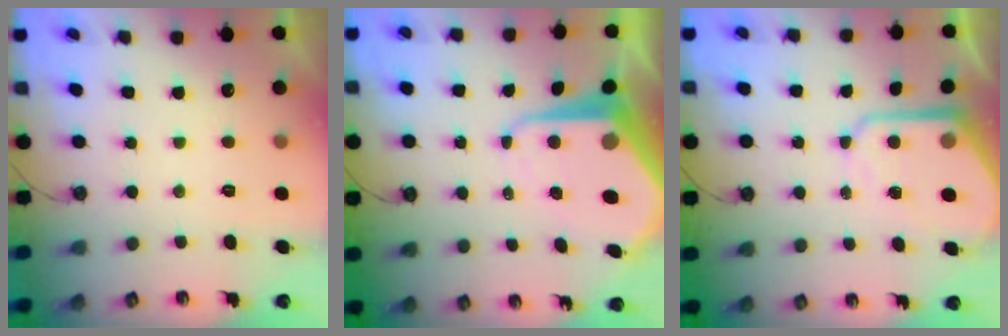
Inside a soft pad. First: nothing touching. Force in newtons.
{"total": 14.1, "press": 14.1, "slide": 1.2}
{"total": 9.6, "press": 9.6, "slide": 0.9}